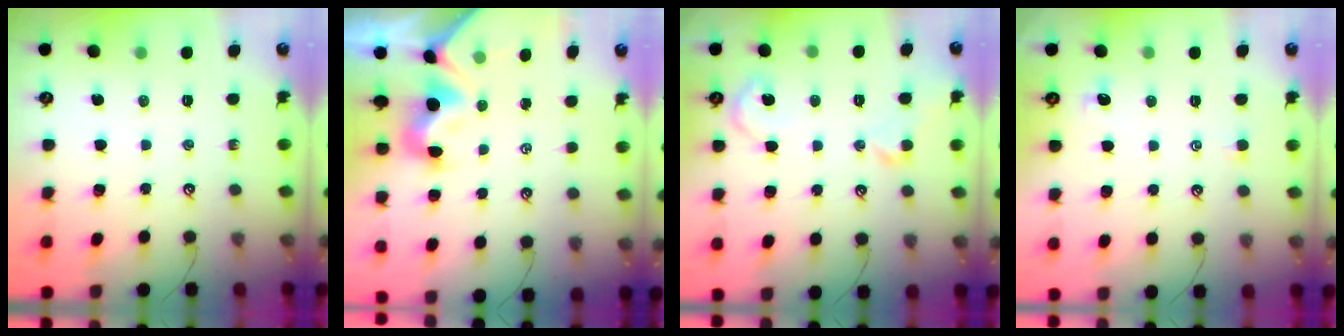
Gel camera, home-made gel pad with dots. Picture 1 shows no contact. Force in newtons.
{"total": 2.2, "press": 2.2, "slide": 0.5}
{"total": 5.1, "press": 5.0, "slide": 0.9}
{"total": 0.6, "press": 0.3, "slide": 0.5}